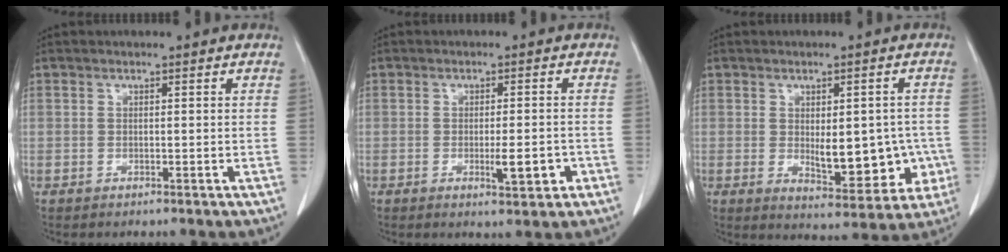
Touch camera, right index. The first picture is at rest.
{"total": 4.4, "force": [-1.5, 0.9, 4.0], "torque": [-0.060, -0.002, -0.015]}
{"total": 10.4, "force": [-1.3, 4.7, 9.1], "torque": [-0.111, 0.003, 0.000]}